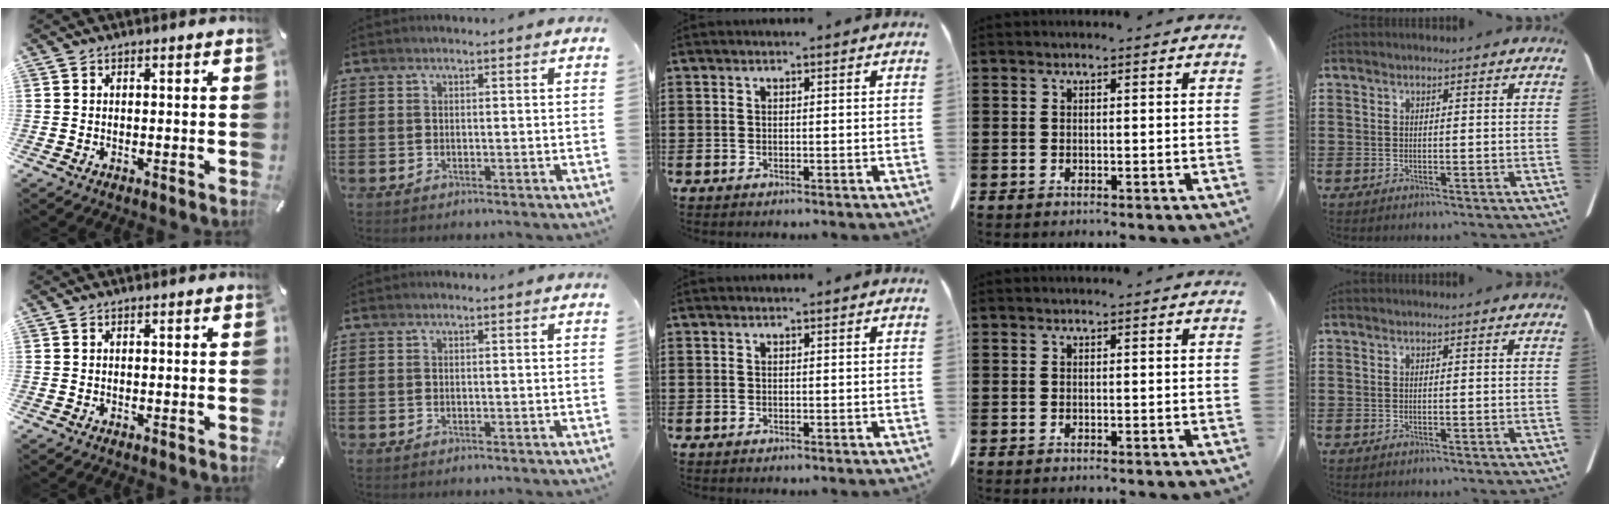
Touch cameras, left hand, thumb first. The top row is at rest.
{}